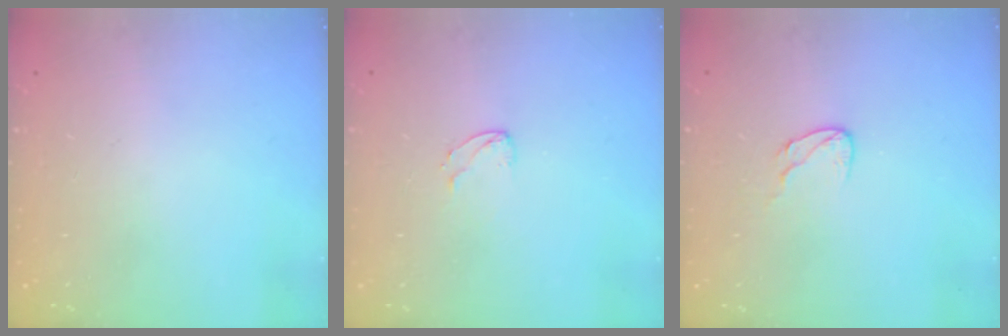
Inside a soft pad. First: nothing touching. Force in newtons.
{"total": 3.1, "press": 3.1, "slide": 0.2}
{"total": 5.1, "press": 5.1, "slide": 0.4}